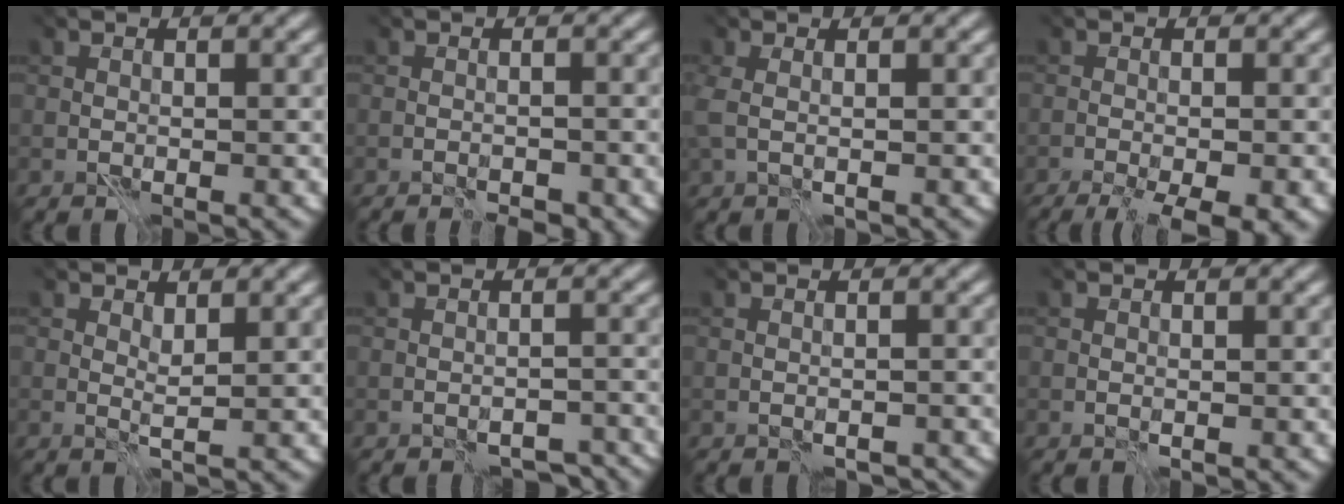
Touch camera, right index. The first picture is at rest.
{"total": 2.0, "force": [-2.0, 0.0, 0.4], "torque": [0.007, 0.004, -0.020]}
{"total": 3.6, "force": [1.0, 2.2, 2.6], "torque": [-0.079, 0.021, 0.029]}
{"total": 7.1, "force": [-4.3, 2.1, 5.2], "torque": [-0.069, 0.003, -0.057]}
{"total": 1.3, "force": [1.0, -0.2, 0.8], "torque": [-0.014, 0.001, 0.019]}
{"total": 2.6, "force": [-2.5, 0.7, 0.0], "torque": [0.019, -0.003, -0.023]}
{"total": 0.7, "force": [-0.4, -0.2, -0.6], "torque": [0.017, 0.001, -0.006]}
{"total": 0.0}